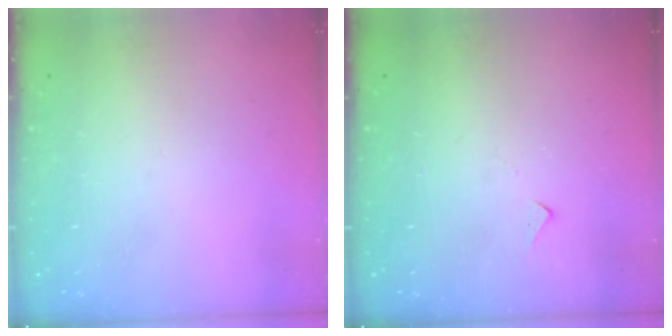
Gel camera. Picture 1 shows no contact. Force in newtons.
{"total": 5.2, "press": 5.1, "slide": 0.8}